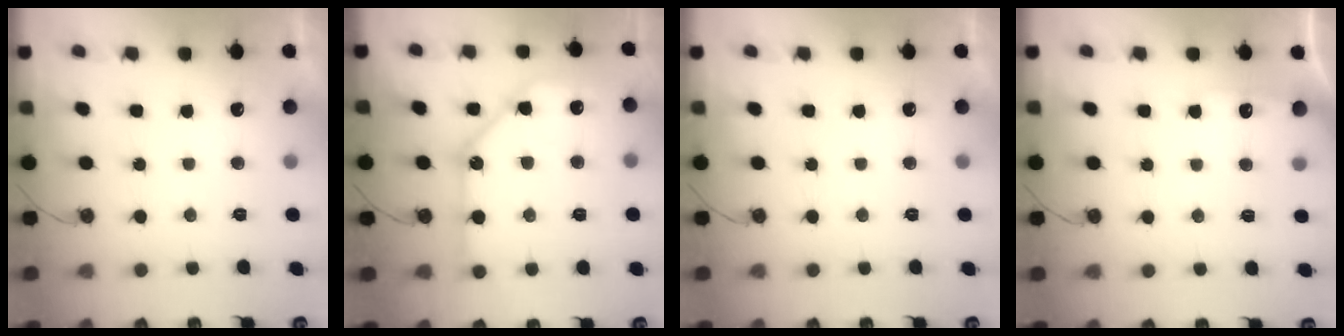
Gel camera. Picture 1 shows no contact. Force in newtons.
{"total": 11.5, "press": 11.4, "slide": 1.2}
{"total": 0.8, "press": 0.5, "slide": 0.6}
{"total": 3.7, "press": 3.6, "slide": 0.4}